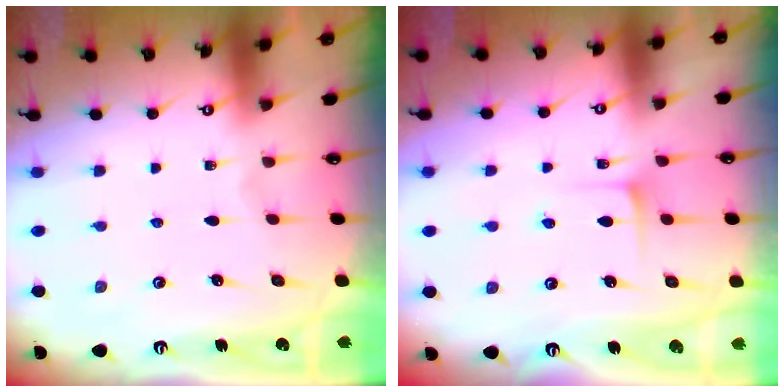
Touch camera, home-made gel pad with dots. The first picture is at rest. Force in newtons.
{"total": 4.9, "press": 4.9, "slide": 0.6}